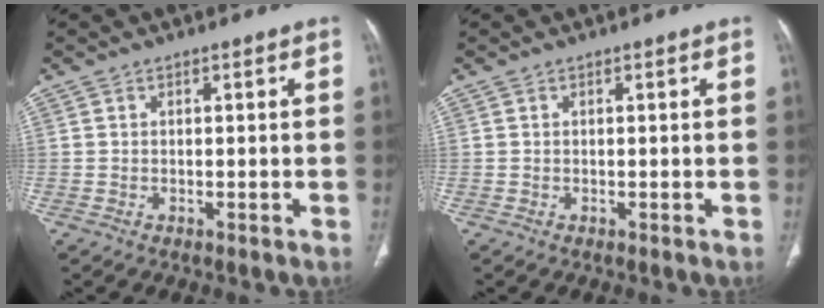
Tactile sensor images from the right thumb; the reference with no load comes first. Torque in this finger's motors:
{"motor_torque": [-0.05, 0.05, -0.28, 0.07, 0.00]}